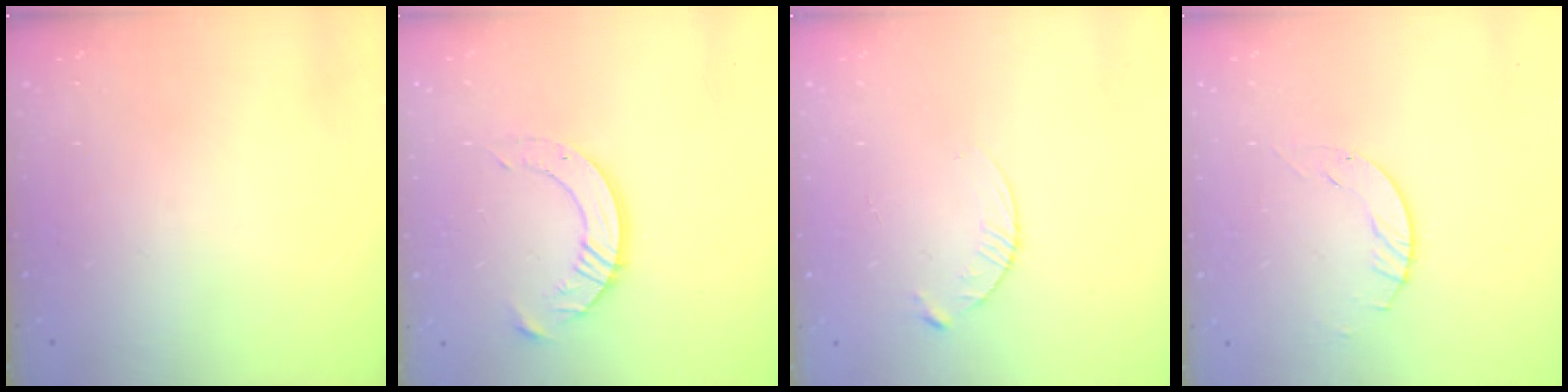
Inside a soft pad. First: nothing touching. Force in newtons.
{"total": 9.2, "press": 9.2, "slide": 0.7}
{"total": 3.7, "press": 3.7, "slide": 0.4}
{"total": 2.9, "press": 2.9, "slide": 0.4}